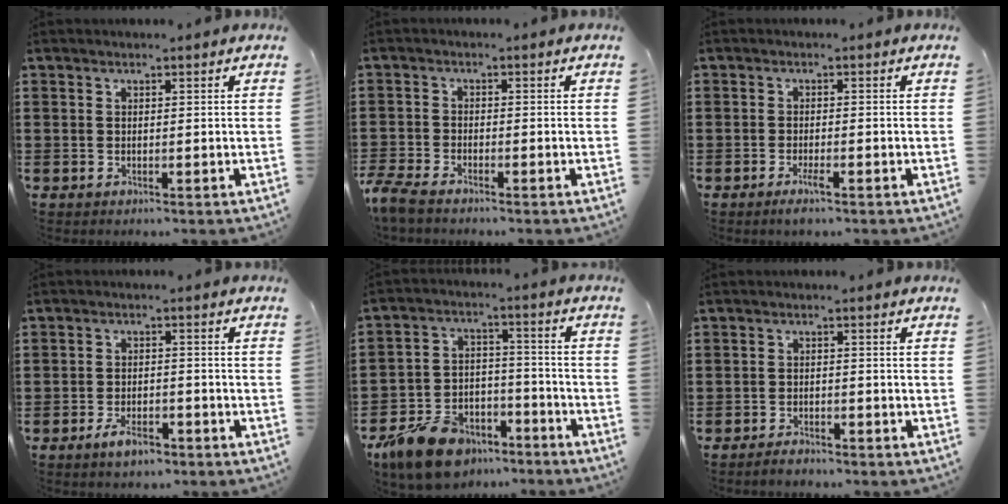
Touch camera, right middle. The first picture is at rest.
{"total": 3.1, "force": [-2.8, 0.3, 1.3], "torque": [-0.052, -0.009, -0.064]}
{"total": 2.1, "force": [-1.2, 0.3, 1.7], "torque": [-0.036, -0.004, -0.022]}
{"total": 3.8, "force": [-2.7, 1.4, 2.3], "torque": [-0.045, 0.003, -0.050]}
{"total": 11.0, "force": [-9.2, 4.8, 3.8], "torque": [-0.095, 0.040, -0.178]}
{"total": 1.8, "force": [-1.7, 0.3, 0.5], "torque": [-0.014, -0.001, -0.033]}